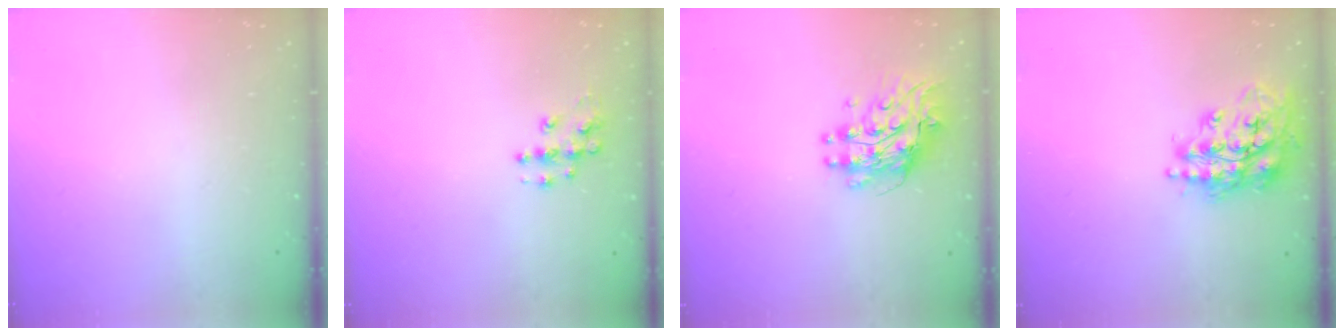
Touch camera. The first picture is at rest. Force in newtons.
{"total": 7.5, "press": 7.5, "slide": 0.4}
{"total": 9.8, "press": 9.7, "slide": 0.8}
{"total": 17.7, "press": 17.6, "slide": 1.5}